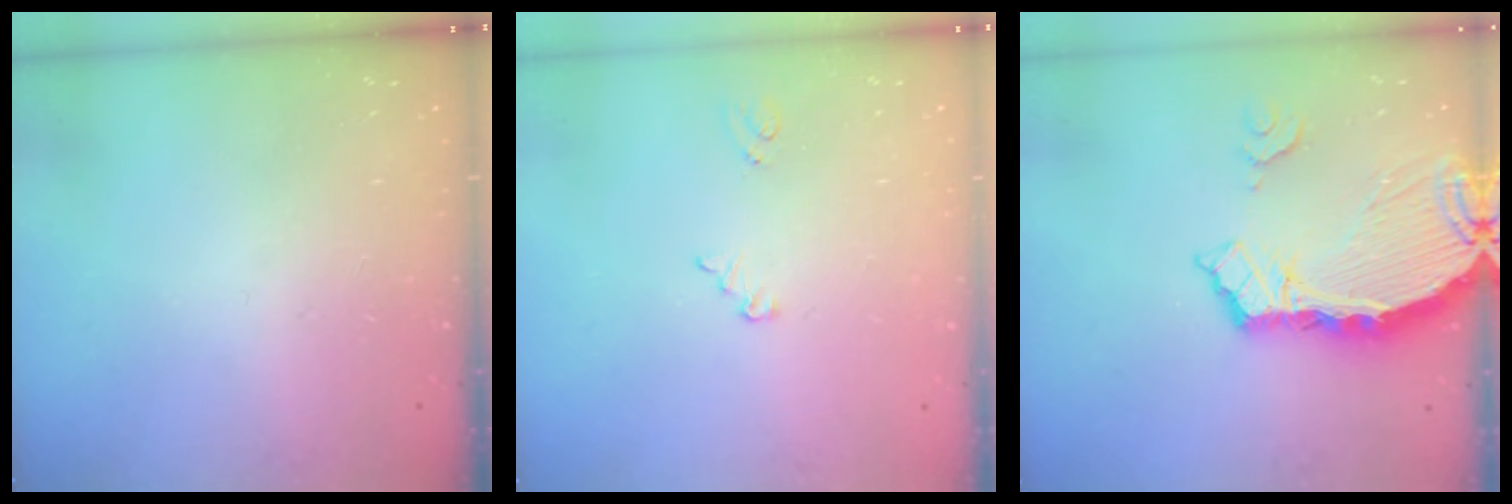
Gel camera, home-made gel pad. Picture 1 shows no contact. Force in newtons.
{"total": 2.6, "press": 2.5, "slide": 0.3}
{"total": 9.1, "press": 9.0, "slide": 1.1}